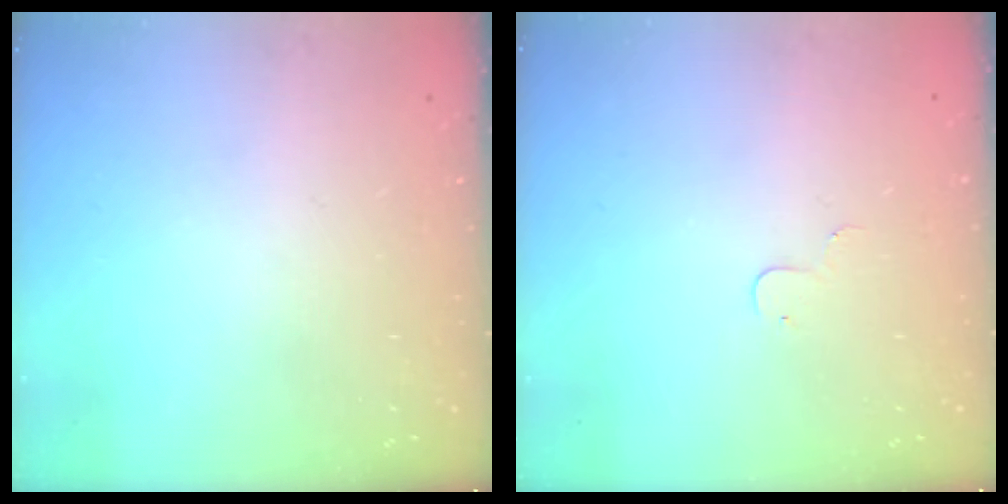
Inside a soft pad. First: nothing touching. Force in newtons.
{"total": 3.4, "press": 3.4, "slide": 0.4}